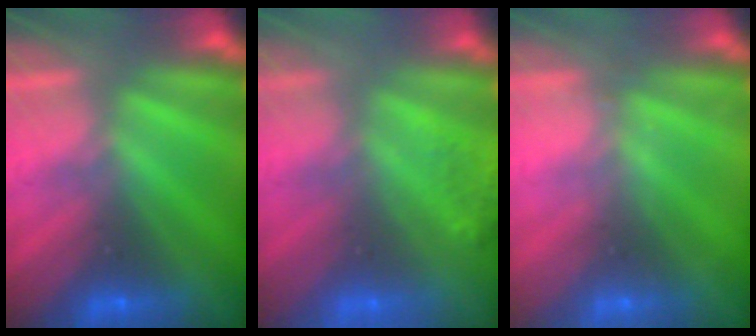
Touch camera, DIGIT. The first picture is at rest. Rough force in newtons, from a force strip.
{"total": 7.0}
{"total": 2.1}